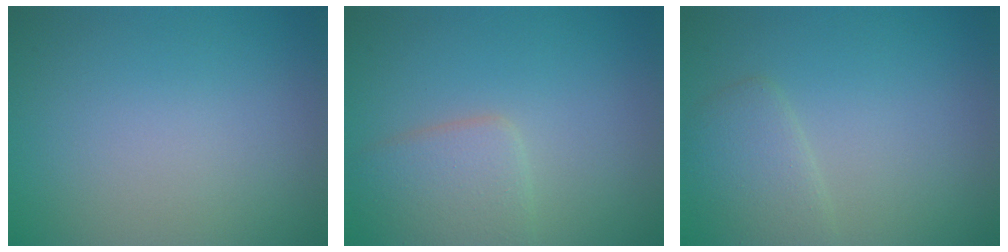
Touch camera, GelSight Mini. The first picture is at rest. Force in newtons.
{"total": 3.8, "press": 3.8, "slide": 0.1}
{"total": 2.7, "press": 2.7, "slide": 0.1}